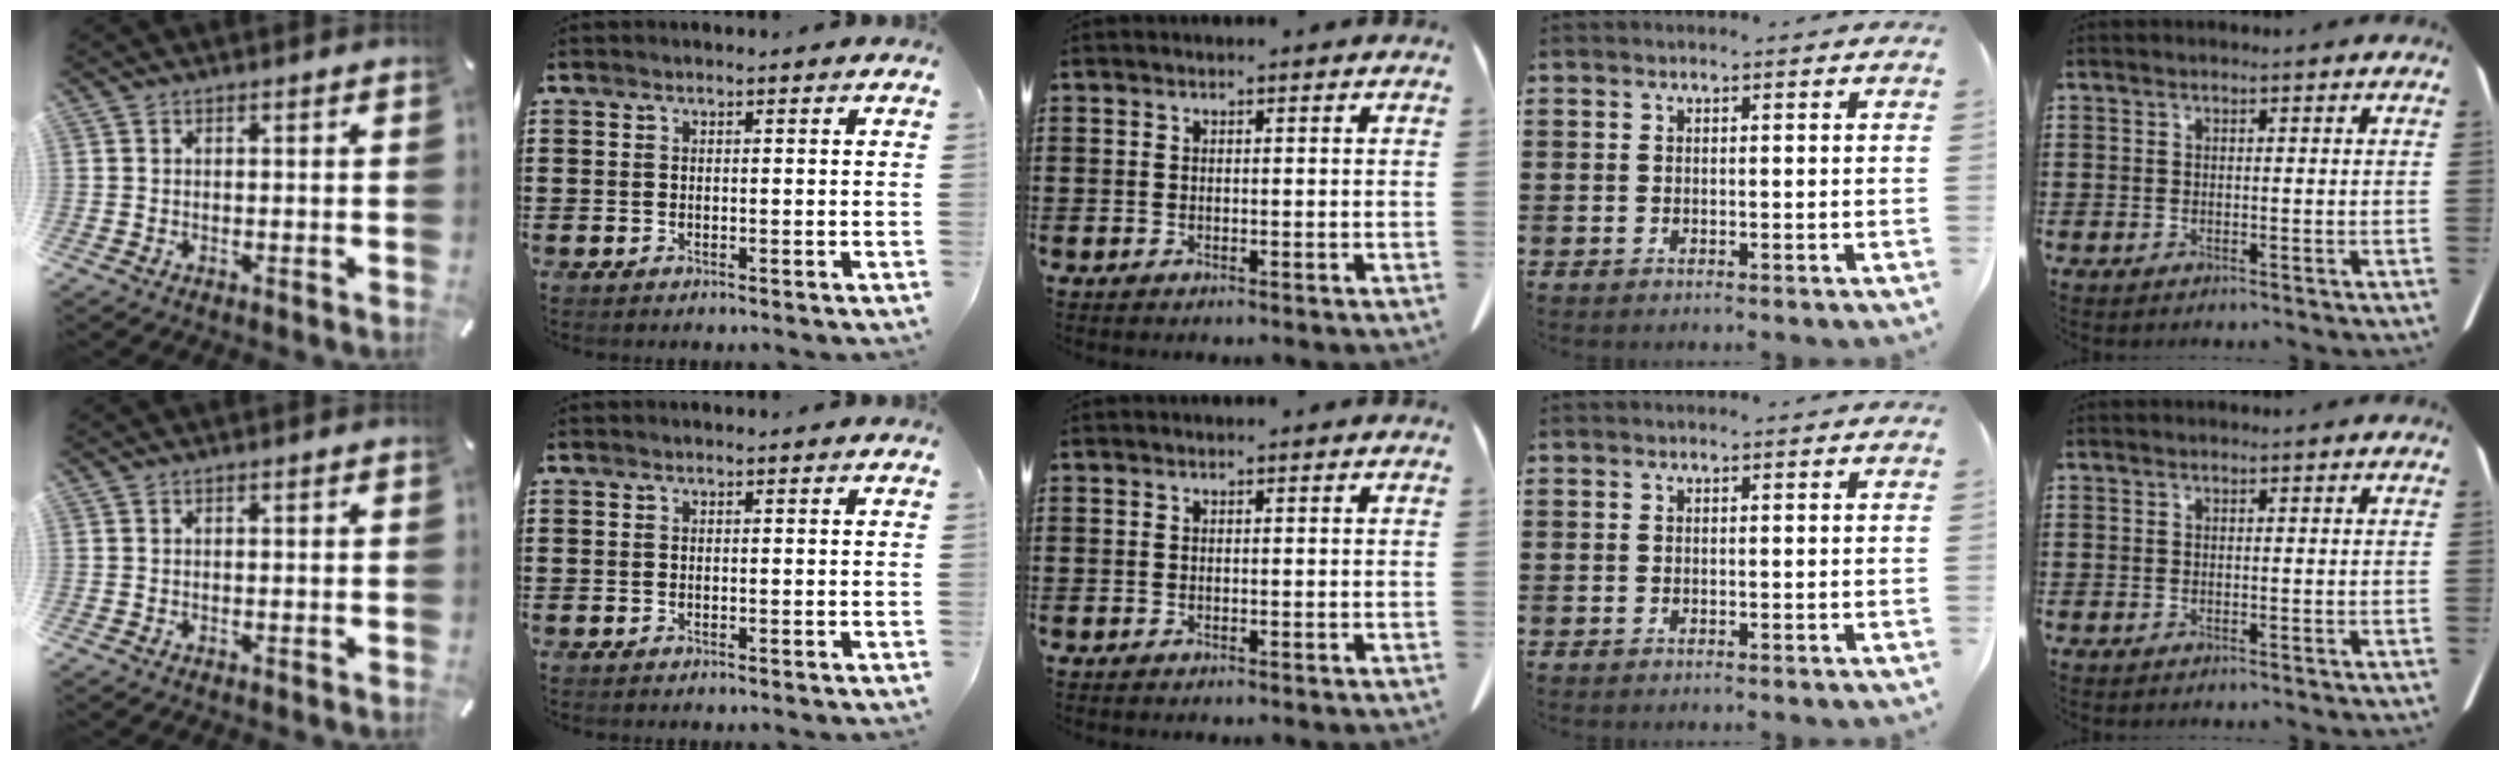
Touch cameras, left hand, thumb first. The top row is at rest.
{}